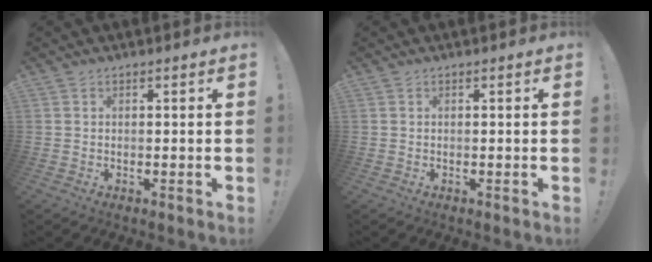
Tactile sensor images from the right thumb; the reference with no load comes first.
{"total": 0.0}